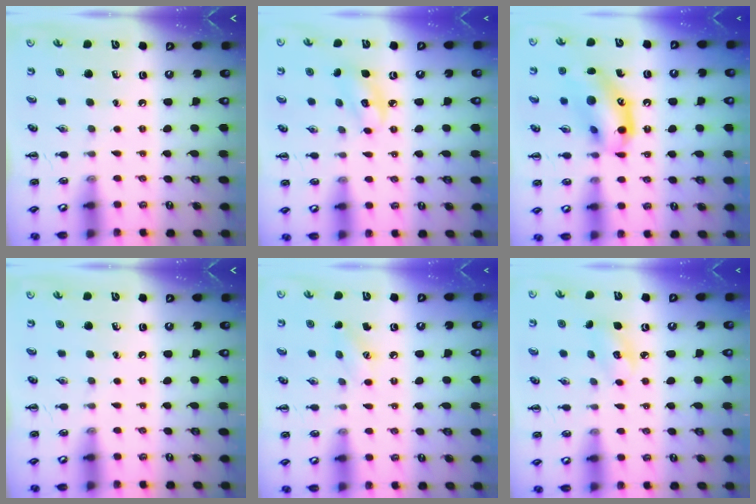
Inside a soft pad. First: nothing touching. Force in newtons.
{"total": 5.5, "press": 5.4, "slide": 0.6}
{"total": 15.1, "press": 14.7, "slide": 3.3}
{"total": 0.0}
{"total": 7.0, "press": 6.7, "slide": 1.7}
{"total": 3.9, "press": 3.8, "slide": 0.8}